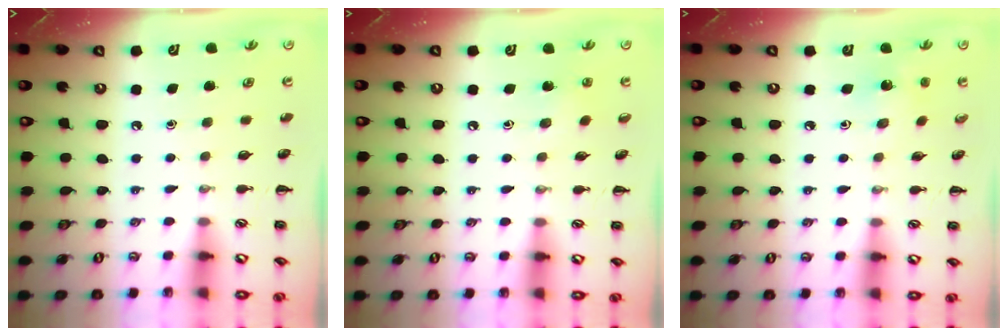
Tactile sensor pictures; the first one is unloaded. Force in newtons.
{"total": 5.7, "press": 5.5, "slide": 1.6}
{"total": 1.6, "press": 1.5, "slide": 0.5}